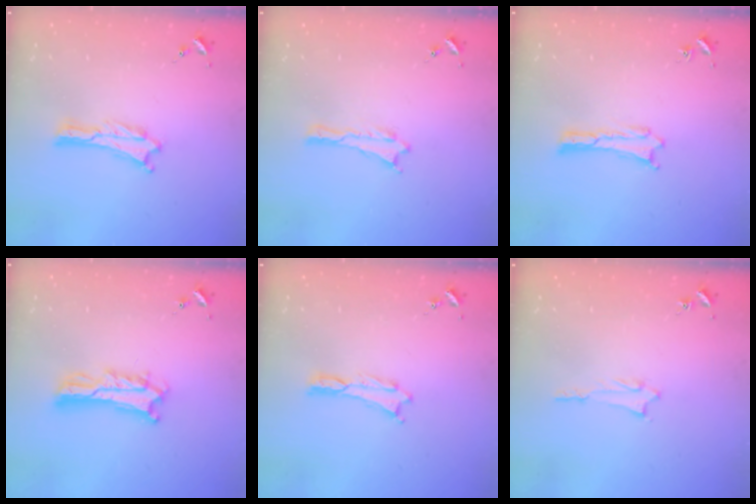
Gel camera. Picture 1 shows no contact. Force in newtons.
{"total": 0.0}
{"total": 0.0}
{"total": 4.9, "press": 4.8, "slide": 0.5}
{"total": 0.0}
{"total": 1.4, "press": 1.4, "slide": 0.2}